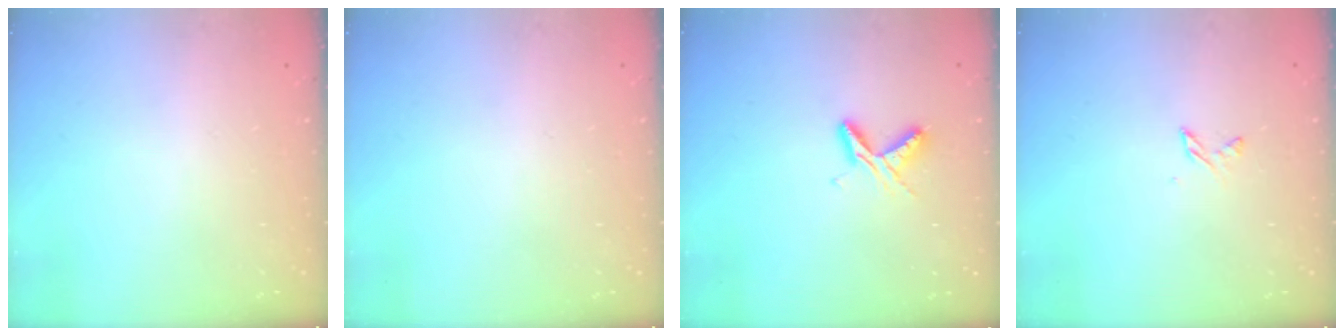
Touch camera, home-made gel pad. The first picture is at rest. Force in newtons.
{"total": 0.0}
{"total": 5.8, "press": 5.8, "slide": 0.5}
{"total": 3.3, "press": 3.3, "slide": 0.4}